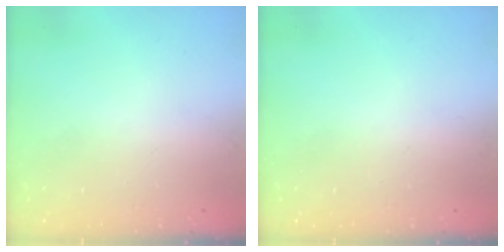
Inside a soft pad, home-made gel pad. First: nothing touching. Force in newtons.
{"total": 0.0}